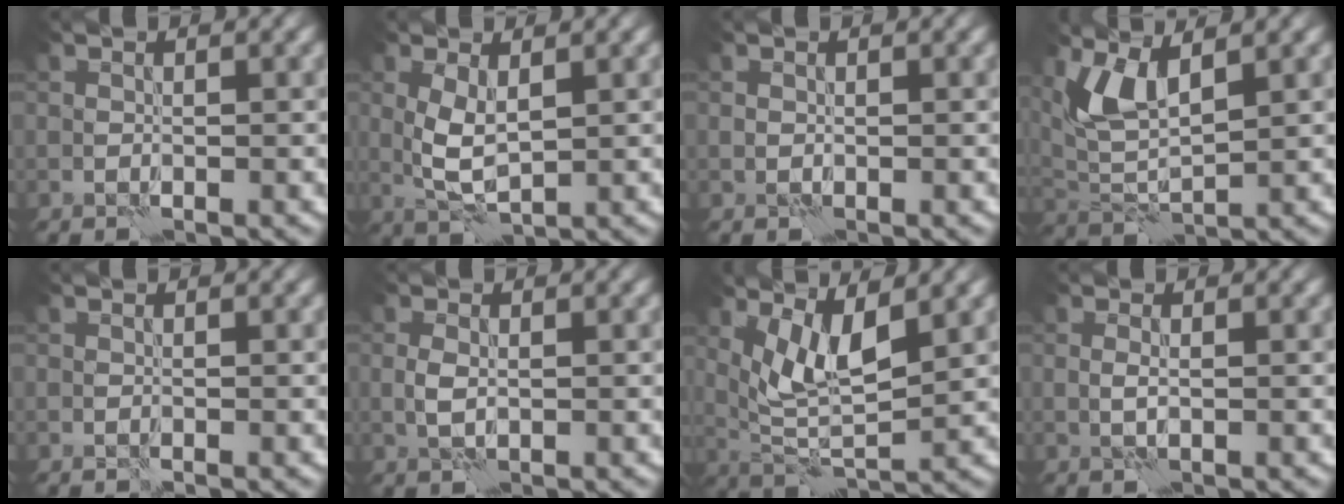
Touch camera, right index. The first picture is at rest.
{"total": 3.3, "force": [1.0, 1.3, 2.8], "torque": [-0.065, -0.003, 0.023]}
{"total": 0.0}
{"total": 4.4, "force": [2.4, 1.5, 3.4], "torque": [-0.083, -0.006, 0.051]}
{"total": 0.0}
{"total": 1.4, "force": [0.0, 0.7, 1.2], "torque": [-0.029, 0.003, 0.000]}
{"total": 4.7, "force": [2.4, 1.3, 3.9], "torque": [-0.076, -0.011, 0.050]}
{"total": 0.9, "force": [0.0, 0.1, 0.9], "torque": [-0.022, 0.003, -0.002]}